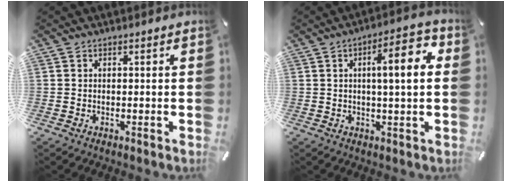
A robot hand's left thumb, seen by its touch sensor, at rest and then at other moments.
{"total": 10.3, "force": [2.4, 2.6, 9.7], "torque": [-0.144, -0.004, 0.028]}